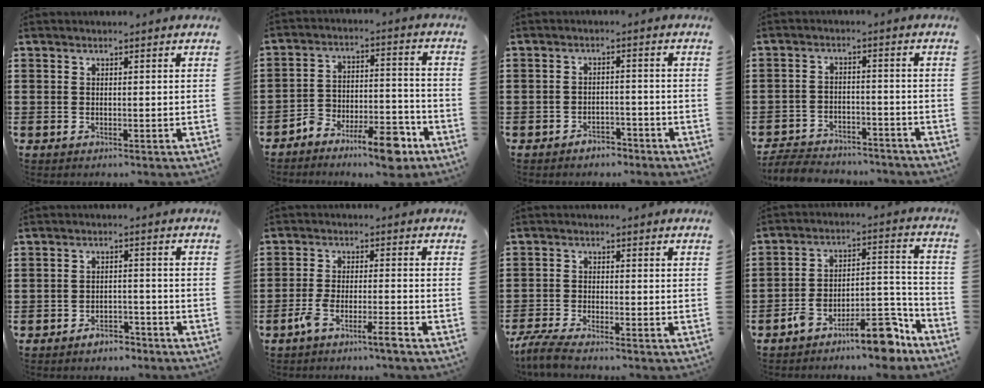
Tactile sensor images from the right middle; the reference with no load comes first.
{"total": 9.0, "force": [-7.6, 2.4, 4.3], "torque": [-0.061, 0.030, -0.140]}
{"total": 2.4, "force": [-2.3, 0.6, 0.2], "torque": [-0.011, 0.004, -0.049]}
{"total": 4.9, "force": [-4.8, 0.8, 0.4], "torque": [-0.012, 0.009, -0.100]}
{"total": 2.9, "force": [-2.7, 0.8, 0.7], "torque": [-0.016, 0.006, -0.054]}
{"total": 4.6, "force": [-3.5, 0.1, 3.0], "torque": [-0.071, -0.011, -0.068]}
{"total": 3.4, "force": [-3.1, -0.1, 1.5], "torque": [-0.047, -0.013, -0.067]}
{"total": 11.2, "force": [-9.3, 2.6, 5.7], "torque": [-0.069, 0.045, -0.166]}